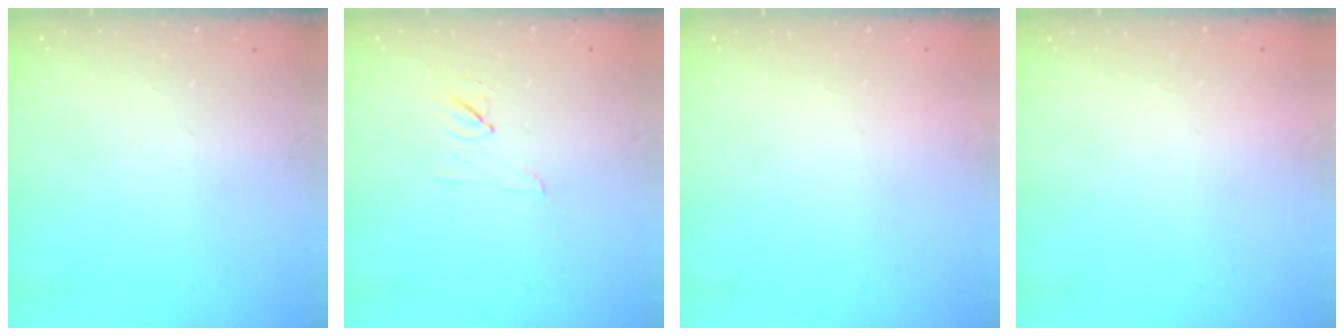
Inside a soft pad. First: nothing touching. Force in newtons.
{"total": 5.9, "press": 5.9, "slide": 0.9}
{"total": 1.5, "press": 1.5, "slide": 0.1}
{"total": 1.7, "press": 1.7, "slide": 0.1}